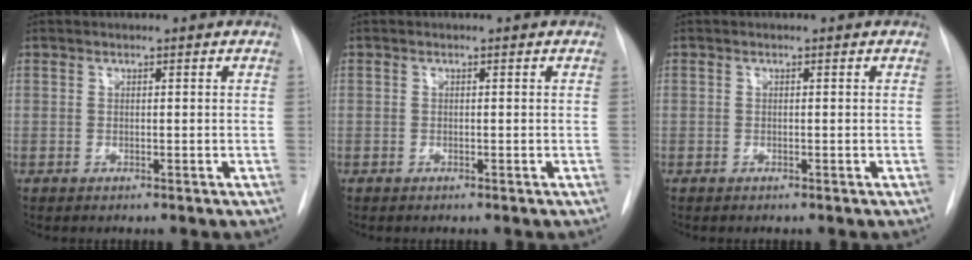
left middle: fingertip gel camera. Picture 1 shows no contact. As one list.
[{"total": 0.0}, {"total": 0.0}]